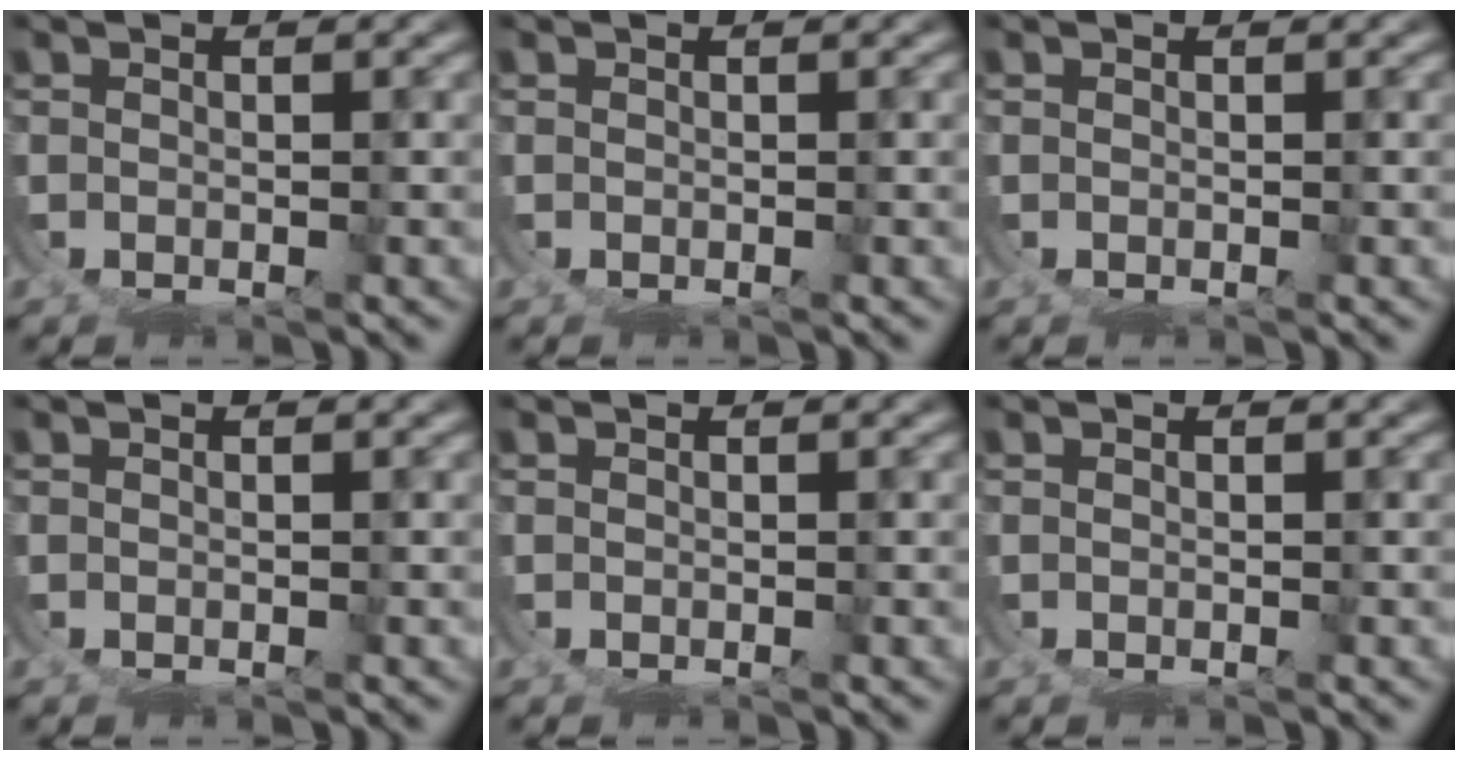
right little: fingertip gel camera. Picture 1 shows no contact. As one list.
[{"total": 0.0}, {"total": 0.0}, {"total": 0.0}, {"total": 0.0}, {"total": 0.0}]